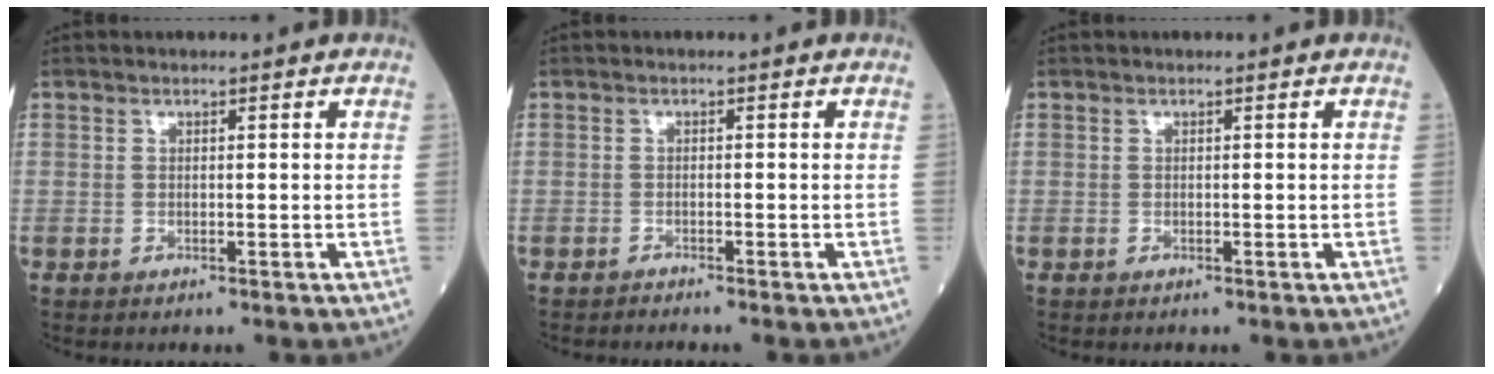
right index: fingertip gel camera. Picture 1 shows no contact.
{"total": 1.2, "force": [-1.1, -0.3, 0.2], "torque": [-0.003, 0.001, -0.014]}
{"total": 0.0}